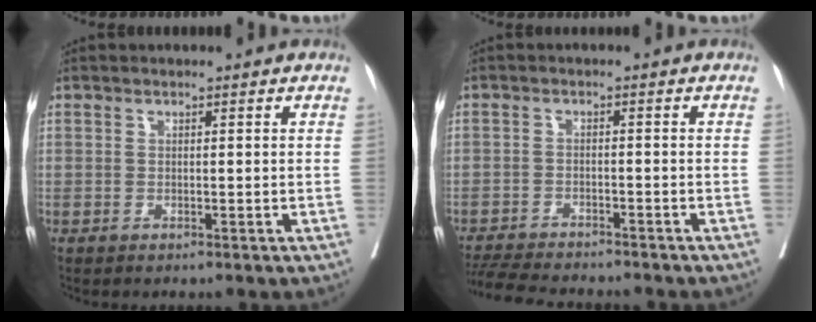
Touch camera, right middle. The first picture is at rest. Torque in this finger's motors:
{"motor_torque": [0.16, -0.21, 0.06, 0.02]}